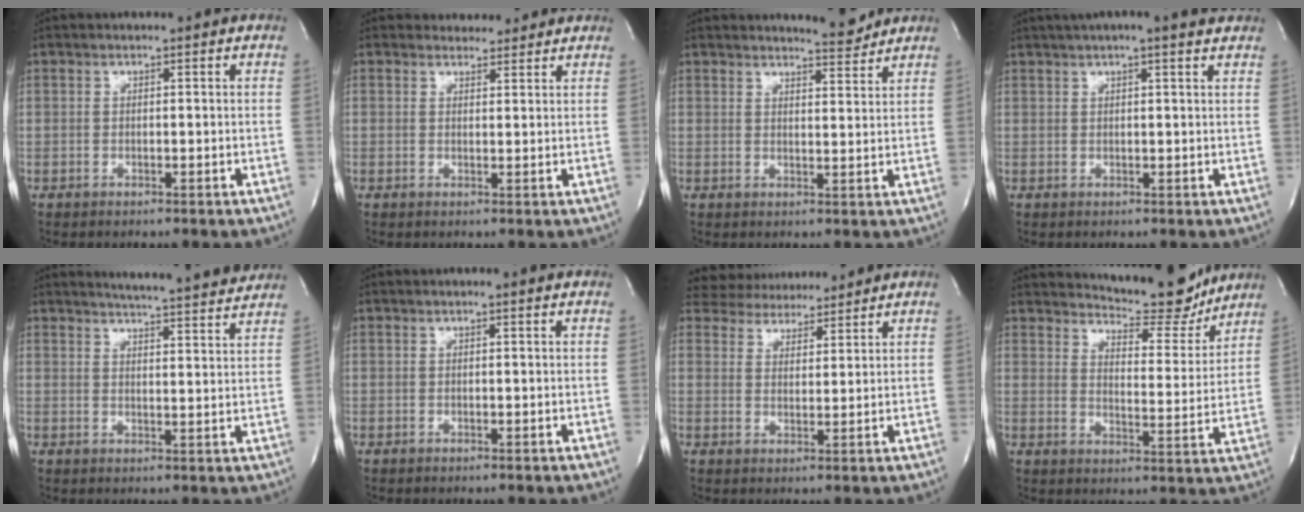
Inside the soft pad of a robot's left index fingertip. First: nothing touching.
{"total": 2.9, "force": [2.5, 1.4, -0.1], "torque": [0.006, 0.002, 0.030]}
{"total": 3.5, "force": [3.5, 0.0, 0.3], "torque": [-0.011, -0.022, 0.045]}
{"total": 8.6, "force": [7.1, 0.6, 4.8], "torque": [-0.077, 0.023, 0.081]}
{"total": 12.5, "force": [11.9, -0.3, 3.8], "torque": [-0.058, -0.025, 0.143]}
{"total": 0.8, "force": [0.3, 0.0, 0.7], "torque": [-0.013, 0.006, 0.005]}
{"total": 8.5, "force": [8.0, 2.4, 1.5], "torque": [-0.024, 0.012, 0.126]}
{"total": 11.6, "force": [11.0, 2.1, 2.7], "torque": [-0.035, -0.034, 0.146]}